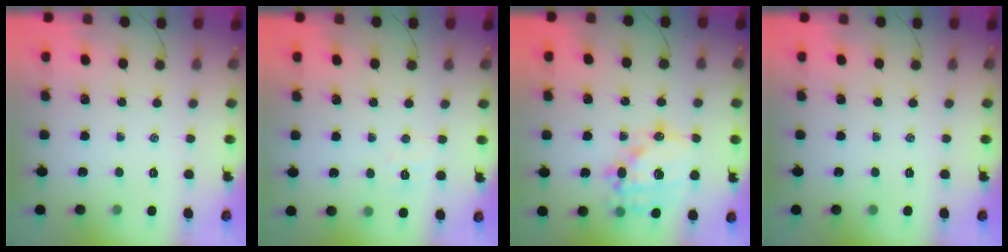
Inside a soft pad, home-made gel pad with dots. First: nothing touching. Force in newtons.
{"total": 3.6, "press": 3.5, "slide": 0.9}
{"total": 15.4, "press": 15.1, "slide": 3.2}
{"total": 0.0}